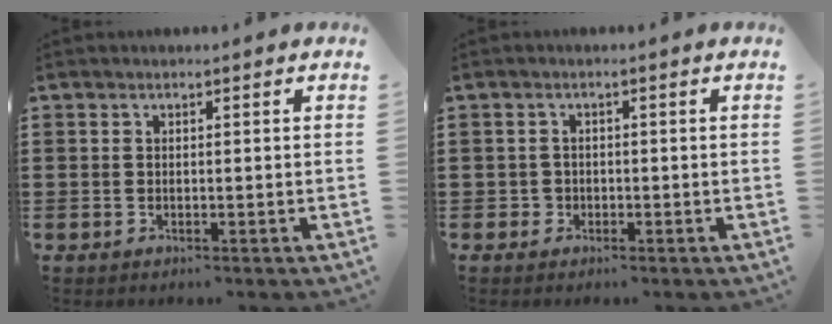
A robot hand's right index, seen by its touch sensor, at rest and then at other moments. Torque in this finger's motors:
{"motor_torque": [-0.01, 0.05, -0.05, -0.01]}